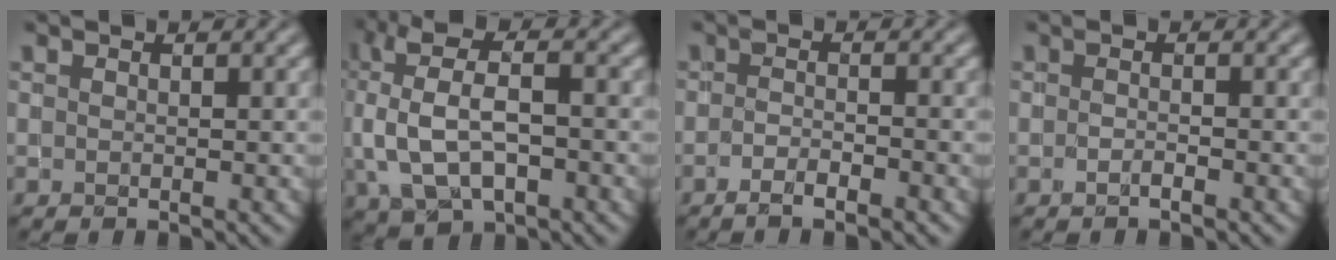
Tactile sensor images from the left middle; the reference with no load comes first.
{"total": 7.4, "force": [0.3, 4.3, 6.1], "torque": [-0.123, 0.011, 0.001]}
{"total": 2.8, "force": [-1.8, 0.6, 2.0], "torque": [-0.037, 0.004, -0.033]}
{"total": 0.7, "force": [-0.5, 0.2, 0.4], "torque": [-0.008, 0.000, -0.009]}